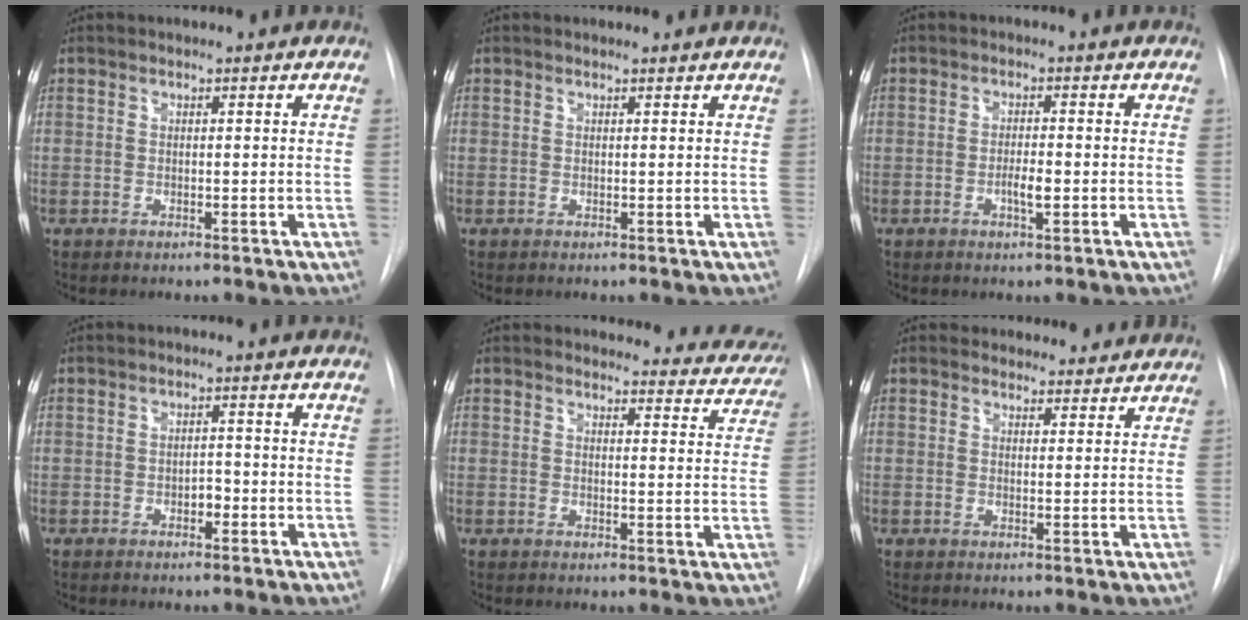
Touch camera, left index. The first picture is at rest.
{"total": 2.2, "force": [2.1, 0.4, 0.2], "torque": [-0.011, 0.011, 0.021]}
{"total": 2.4, "force": [-0.7, 0.5, 2.3], "torque": [-0.041, 0.000, -0.013]}
{"total": 1.7, "force": [-0.7, 1.0, 1.2], "torque": [-0.015, 0.005, -0.012]}
{"total": 13.6, "force": [13.1, 3.5, 0.8], "torque": [0.037, -0.052, 0.114]}
{"total": 7.5, "force": [7.0, 2.7, 0.1], "torque": [0.027, 0.012, 0.067]}